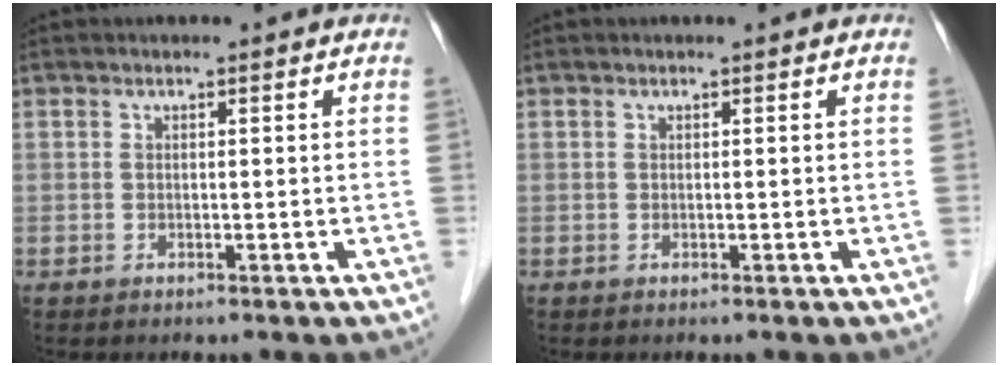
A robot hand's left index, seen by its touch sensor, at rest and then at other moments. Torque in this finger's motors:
{"motor_torque": [0.00, 0.00, 0.00, 0.00]}